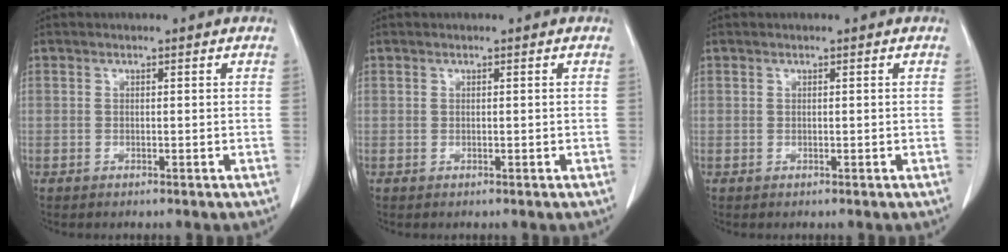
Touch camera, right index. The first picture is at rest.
{"total": 0.0}
{"total": 0.0}